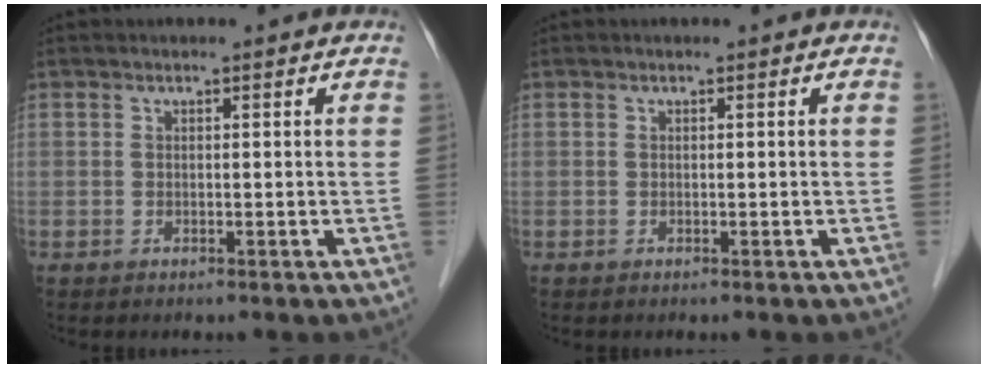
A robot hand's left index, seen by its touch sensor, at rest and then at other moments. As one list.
[{"total": 0.0}]